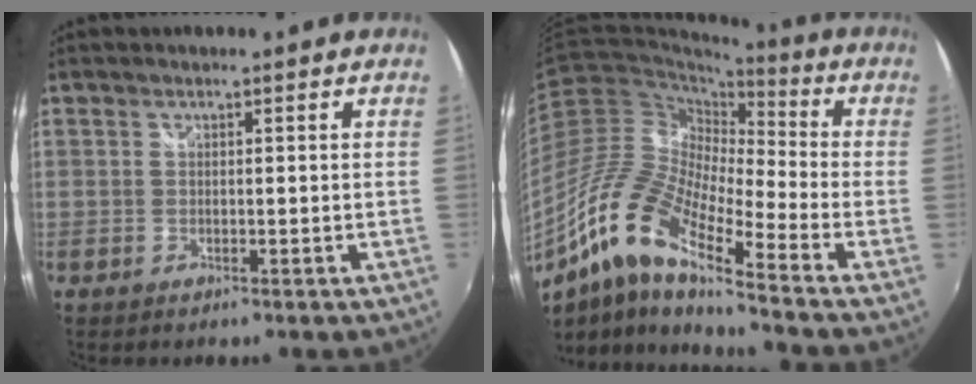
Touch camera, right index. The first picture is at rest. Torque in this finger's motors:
{"motor_torque": [1.12, -1.02, 0.76, 0.18]}